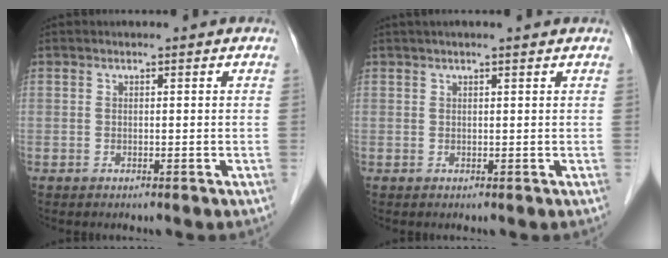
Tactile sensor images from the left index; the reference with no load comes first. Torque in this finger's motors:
{"motor_torque": [0.32, -0.27, 0.06, 0.03]}